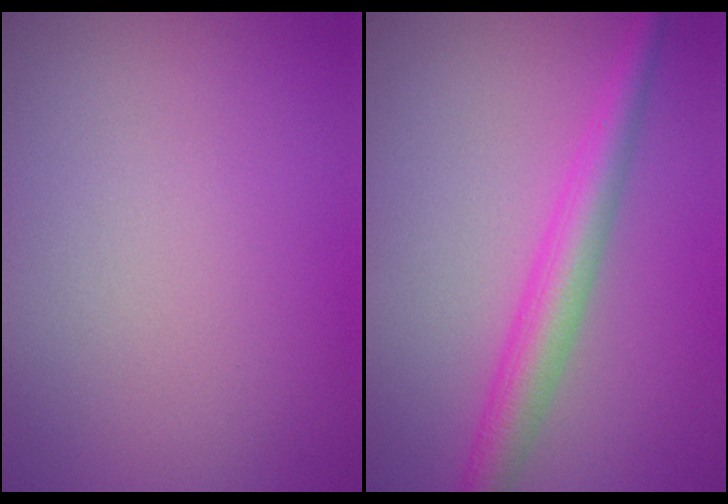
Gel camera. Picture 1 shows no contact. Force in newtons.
{"total": 4.1, "press": 4.1, "slide": 0.1}